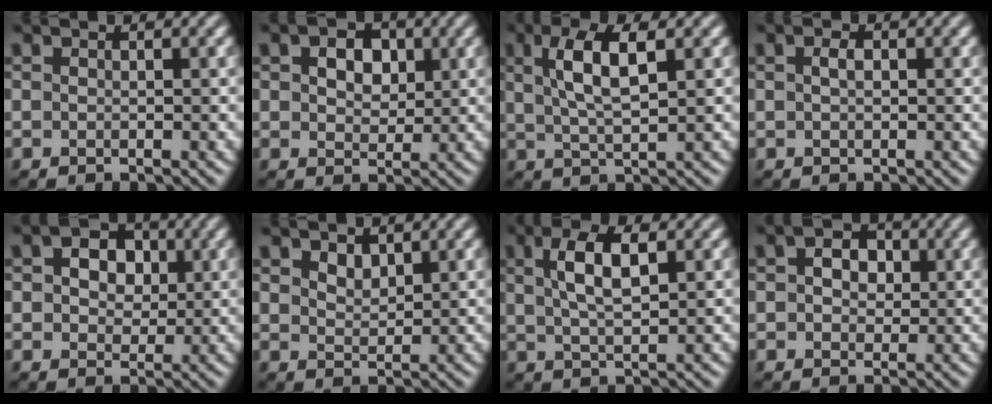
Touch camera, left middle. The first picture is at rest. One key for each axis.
{"total": 4.4, "fx": 1.7, "fy": 2.9, "fz": 2.8, "tx": -0.044, "ty": 0.008, "tz": 0.009}
{"total": 5.2, "fx": 1.7, "fy": 1.5, "fz": 4.7, "tx": -0.089, "ty": 0.002, "tz": 0.031}
{"total": 1.0, "fx": 0.2, "fy": 0.5, "fz": 0.9, "tx": -0.017, "ty": 0.002, "tz": 0.003}
{"total": 4.3, "fx": 1.2, "fy": 3.0, "fz": 2.8, "tx": -0.039, "ty": 0.005, "tz": 0.006}
{"total": 1.5, "fx": 1.1, "fy": 0.8, "fz": 0.7, "tx": -0.013, "ty": -0.003, "tz": 0.024}
{"total": 4.5, "fx": 1.5, "fy": 1.5, "fz": 4.0, "tx": -0.076, "ty": 0.006, "tz": 0.027}
{"total": 3.5, "fx": 1.0, "fy": 2.5, "fz": 2.2, "tx": -0.028, "ty": 0.008, "tz": -0.003}